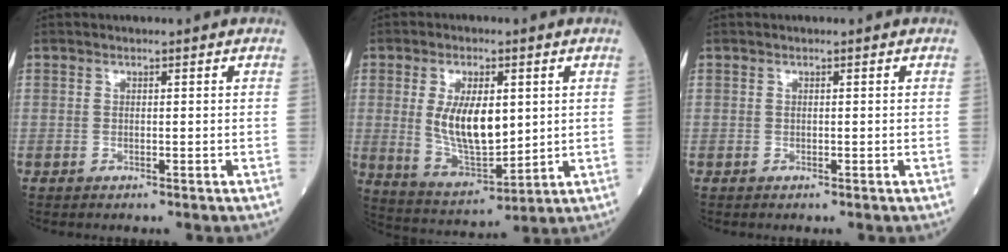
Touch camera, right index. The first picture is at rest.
{"total": 11.3, "force": [1.7, 4.5, 10.2], "torque": [-0.198, -0.009, 0.039]}
{"total": 0.0}